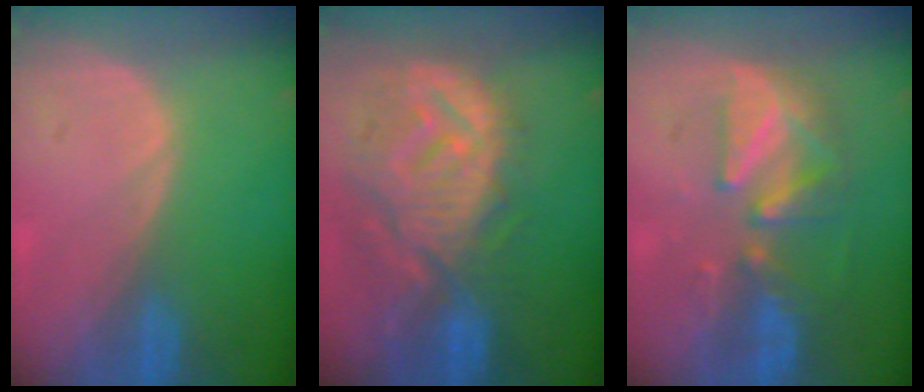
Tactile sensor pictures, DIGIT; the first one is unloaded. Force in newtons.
{"total": 12.3, "press": 11.0, "slide": 5.5}
{"total": 8.1, "press": 7.9, "slide": 2.0}